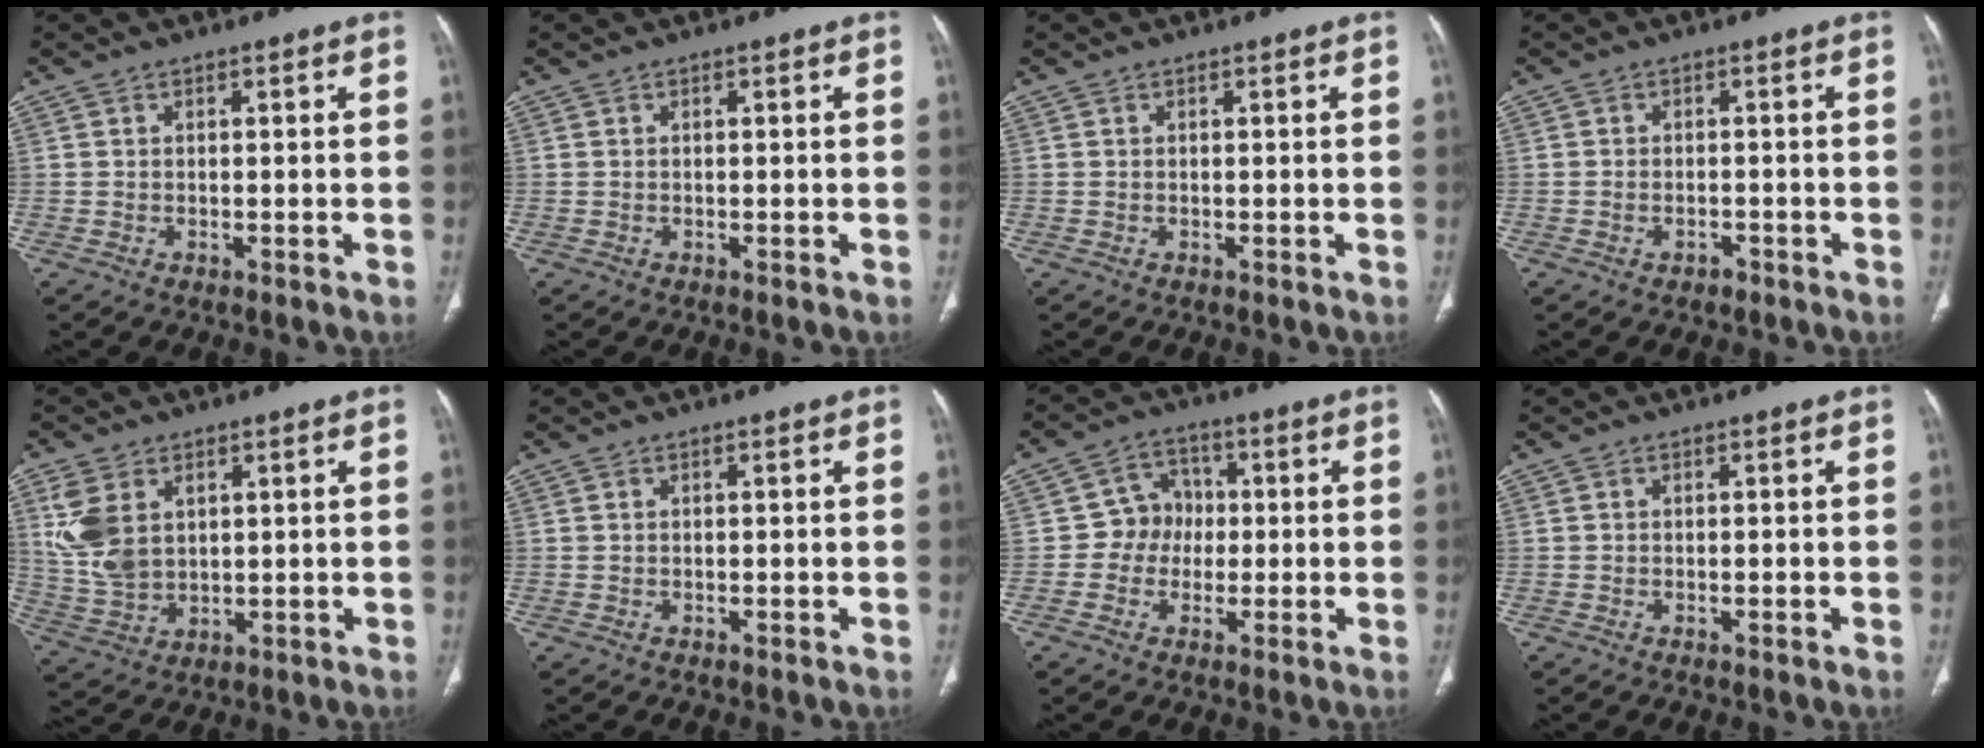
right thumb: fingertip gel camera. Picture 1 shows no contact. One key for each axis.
{"total": 0.0}
{"total": 0.0}
{"total": 1.5, "fx": -0.9, "fy": 1.0, "fz": 0.7, "tx": -0.016, "ty": 0.013, "tz": -0.009}
{"total": 10.0, "fx": 3.2, "fy": 6.5, "fz": 6.8, "tx": -0.143, "ty": -0.008, "tz": 0.078}
{"total": 0.0}
{"total": 6.6, "fx": -0.5, "fy": 6.1, "fz": 2.5, "tx": 0.000, "ty": 0.017, "tz": -0.020}
{"total": 0.7, "fx": -0.2, "fy": 0.1, "fz": 0.7, "tx": -0.012, "ty": -0.001, "tz": -0.001}